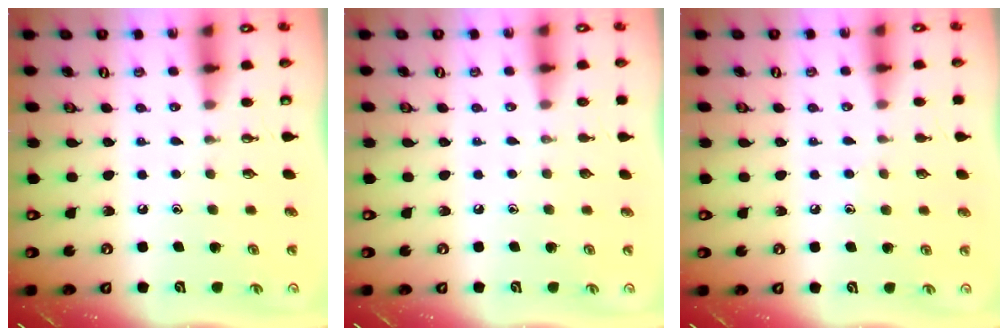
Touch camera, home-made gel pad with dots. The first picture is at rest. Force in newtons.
{"total": 0.0}
{"total": 5.9, "press": 5.8, "slide": 0.7}